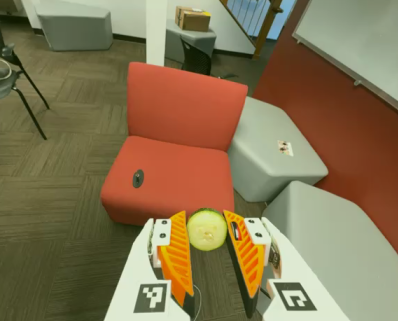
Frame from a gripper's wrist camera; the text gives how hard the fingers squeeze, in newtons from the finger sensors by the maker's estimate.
{"total": 8.1, "left": 7.8, "right": 8.4}